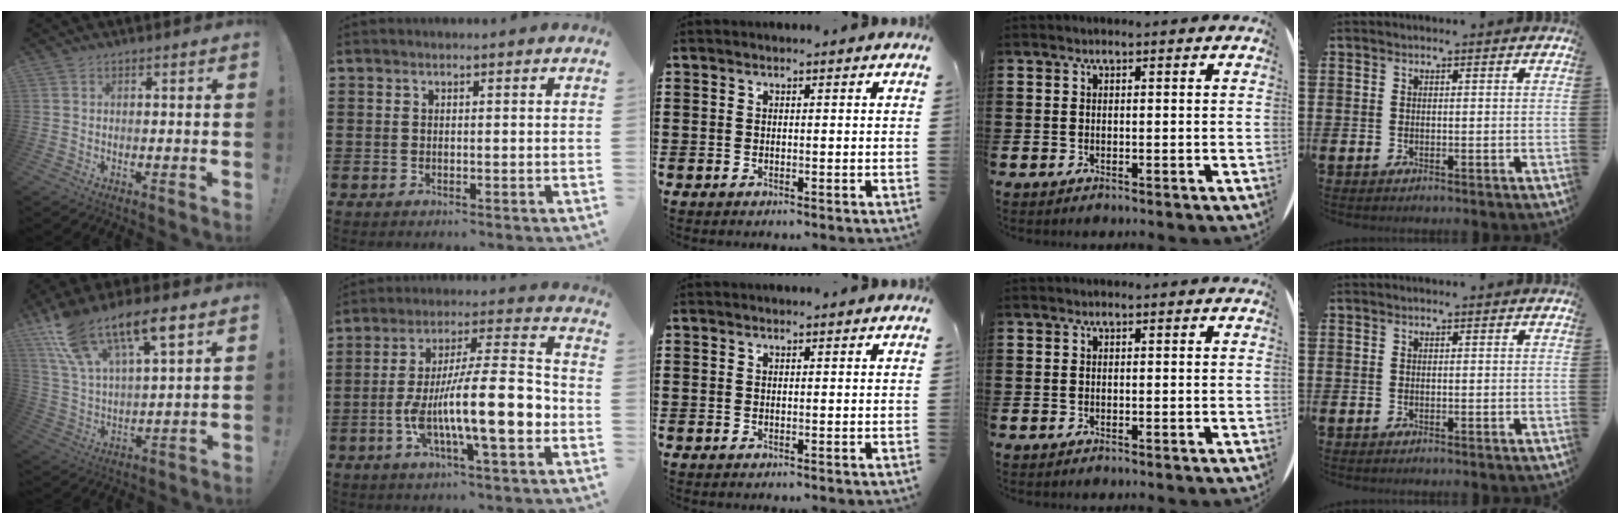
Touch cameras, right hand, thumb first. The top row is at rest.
{"thumb": {"total": 16.5, "force": [11.1, 6.0, 10.6], "torque": [-0.192, -0.062, 0.196]}, "index": {"total": 15.5, "force": [-3.9, 3.7, 14.5], "torque": [-0.268, -0.006, -0.075]}}